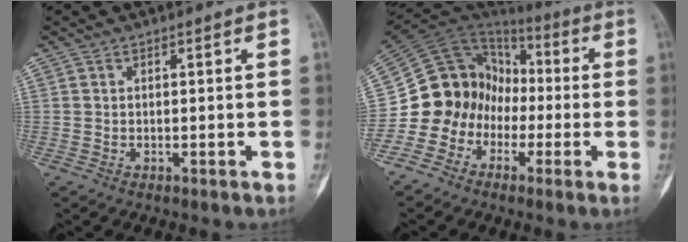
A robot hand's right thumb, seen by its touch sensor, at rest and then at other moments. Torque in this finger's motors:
{"motor_torque": [0.29, 0.31, 0.18, -0.10, 0.08]}